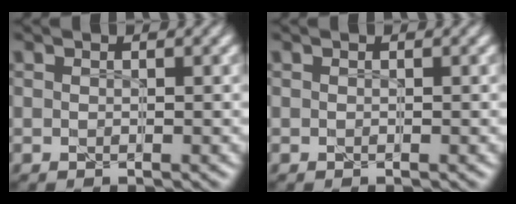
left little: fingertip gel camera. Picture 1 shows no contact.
{"total": 0.0}